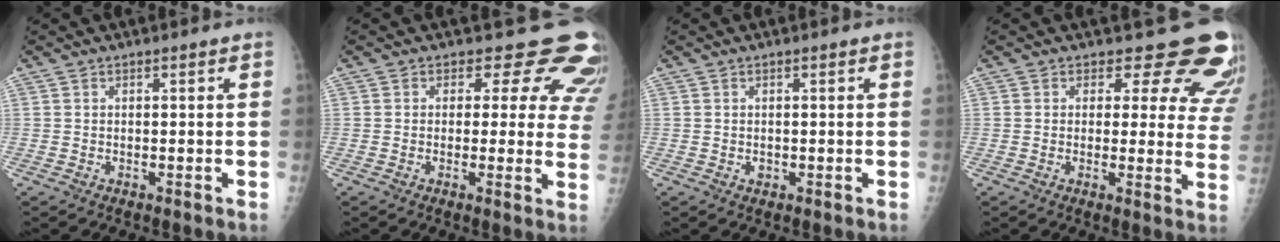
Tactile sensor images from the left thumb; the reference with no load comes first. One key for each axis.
{"total": 13.0, "fx": 10.0, "fy": 7.0, "fz": 4.3, "tx": 0.012, "ty": -0.048, "tz": 0.084}
{"total": 0.8, "fx": 0.0, "fy": 0.7, "fz": 0.3, "tx": 0.000, "ty": 0.001, "tz": 0.001}
{"total": 13.7, "fx": 11.5, "fy": 6.1, "fz": 4.4, "tx": 0.006, "ty": -0.080, "tz": 0.104}